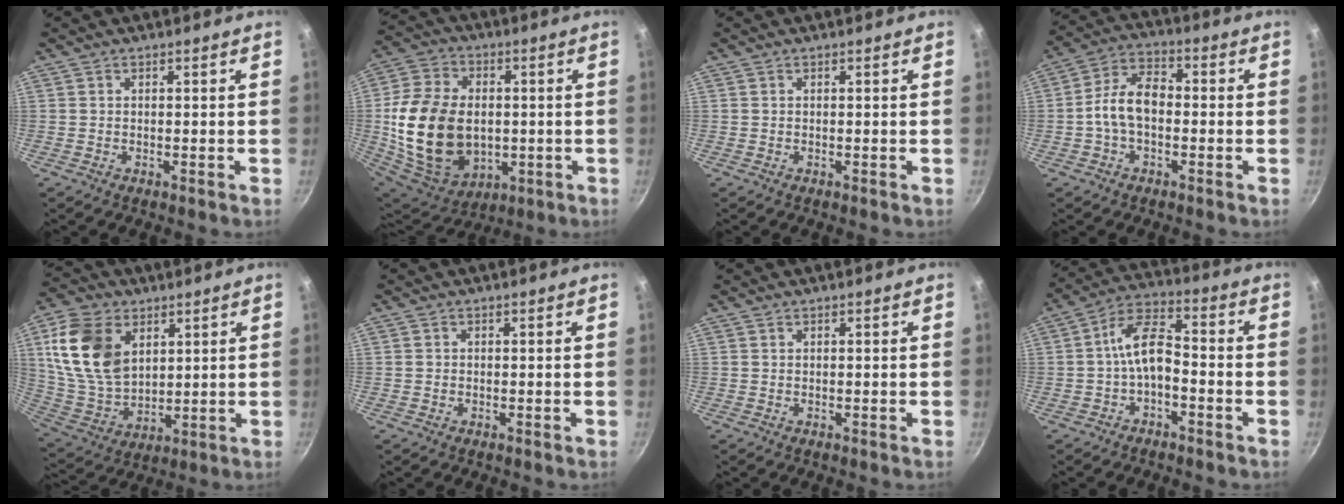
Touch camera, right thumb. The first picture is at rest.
{"total": 22.8, "force": [-1.0, 16.1, 16.1], "torque": [-0.300, 0.003, -0.001]}
{"total": 0.0}
{"total": 8.8, "force": [-1.2, 5.5, 6.8], "torque": [-0.108, 0.036, -0.036]}
{"total": 17.4, "force": [5.9, 11.8, 11.4], "torque": [-0.193, -0.017, 0.127]}
{"total": 0.7, "force": [0.1, 0.7, 0.2], "torque": [-0.002, 0.003, 0.000]}
{"total": 0.0}
{"total": 8.3, "force": [-2.5, 4.3, 6.7], "torque": [-0.114, 0.047, -0.052]}